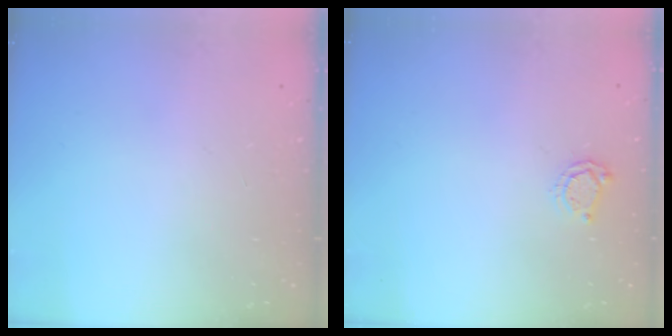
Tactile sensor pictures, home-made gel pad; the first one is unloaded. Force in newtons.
{"total": 5.3, "press": 5.3, "slide": 0.5}